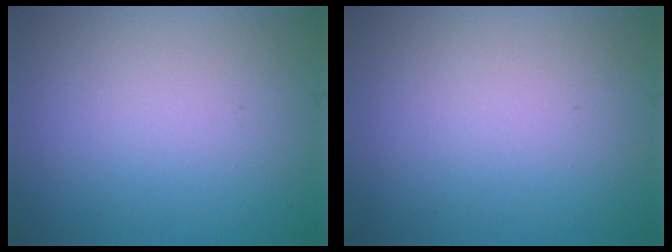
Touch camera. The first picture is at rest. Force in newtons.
{"total": 0.0}